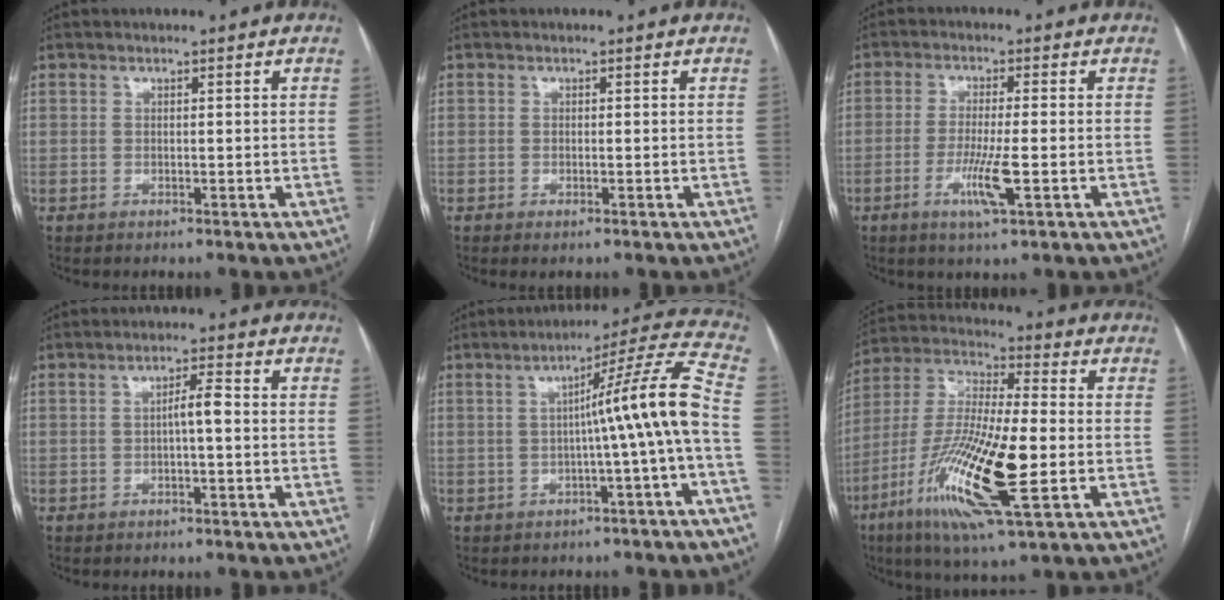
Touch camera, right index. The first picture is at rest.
{"total": 0.8, "force": [-0.5, 0.1, 0.6], "torque": [-0.012, -0.002, -0.006]}
{"total": 6.4, "force": [-2.2, 0.1, 6.0], "torque": [-0.116, -0.014, -0.040]}
{"total": 2.8, "force": [-0.3, 0.3, 2.8], "torque": [-0.046, 0.005, -0.005]}
{"total": 11.1, "force": [-1.4, -2.1, 10.8], "torque": [-0.146, 0.020, -0.021]}
{"total": 18.7, "force": [-6.1, 3.2, 17.4], "torque": [-0.360, -0.021, -0.106]}